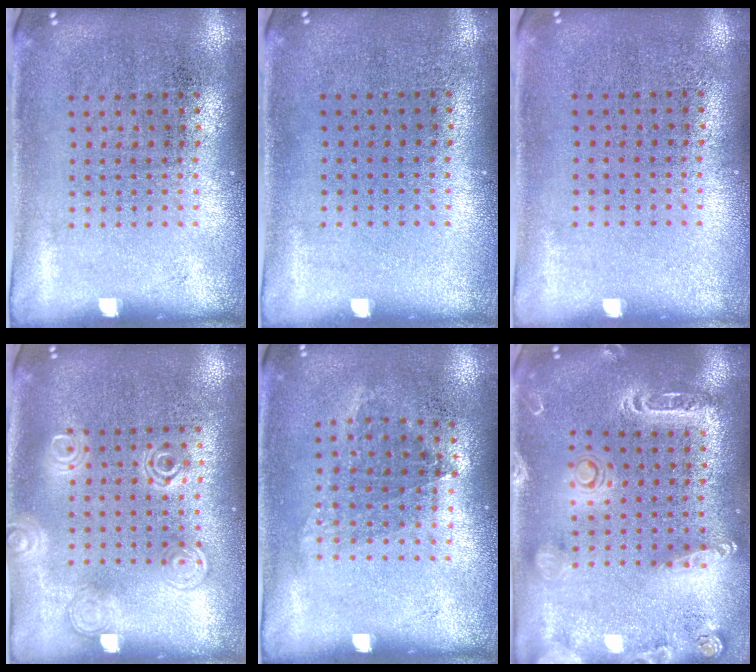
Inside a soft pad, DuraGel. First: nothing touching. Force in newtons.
{"total": 0.0}
{"total": 0.0}
{"total": 1.2, "press": 1.2, "slide": 0.1}
{"total": 1.0, "press": 0.8, "slide": 0.6}
{"total": 2.1, "press": 1.9, "slide": 0.8}